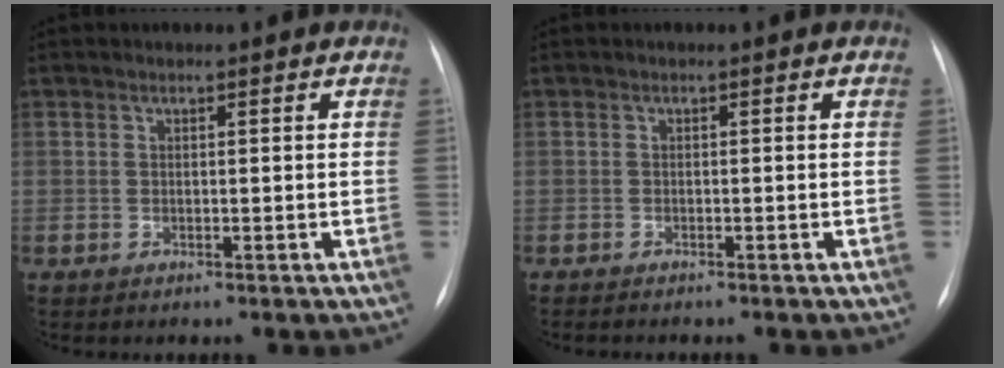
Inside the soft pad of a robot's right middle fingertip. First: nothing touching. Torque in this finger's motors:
{"motor_torque": [0.16, -0.32, -0.05, 0.00]}